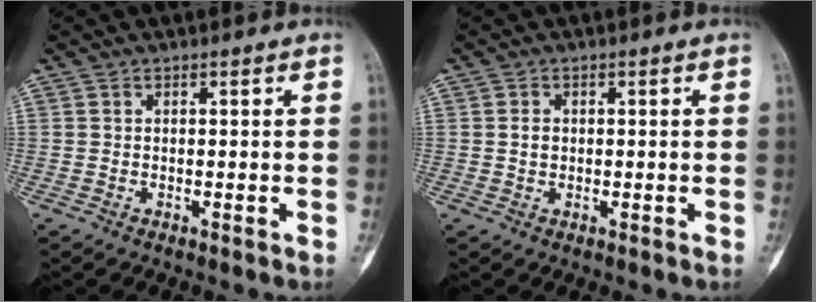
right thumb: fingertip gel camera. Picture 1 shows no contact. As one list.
[{"total": 1.6, "force": [0.1, 1.3, 1.0], "torque": [-0.013, 0.003, 0.002]}]